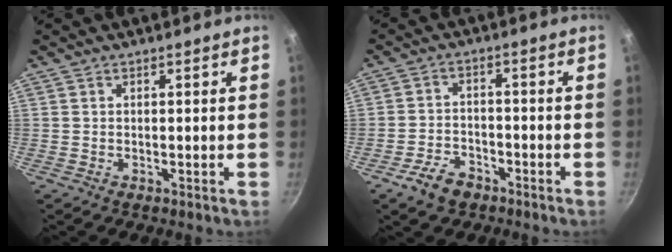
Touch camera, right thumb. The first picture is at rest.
{"total": 6.3, "force": [-4.1, 3.7, 3.0], "torque": [-0.049, 0.032, -0.072]}